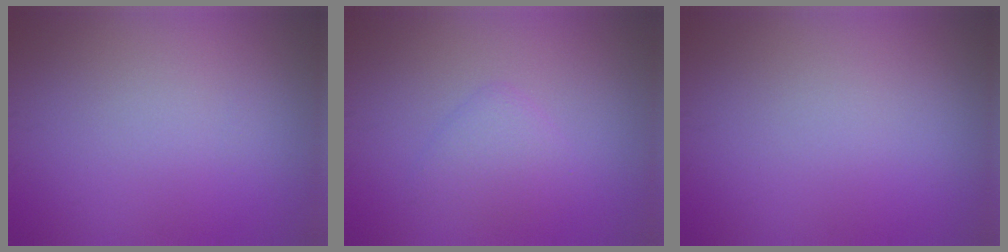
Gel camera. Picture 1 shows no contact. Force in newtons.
{"total": 1.9, "press": 1.8, "slide": 0.1}
{"total": 0.0}